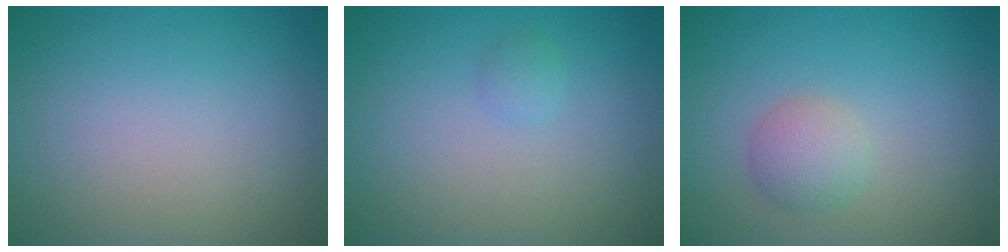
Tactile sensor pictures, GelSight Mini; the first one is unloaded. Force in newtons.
{"total": 0.8, "press": 0.8, "slide": 0.0}
{"total": 2.3, "press": 2.3, "slide": 0.0}